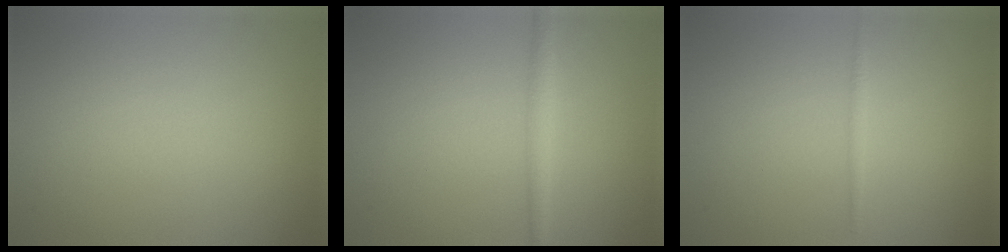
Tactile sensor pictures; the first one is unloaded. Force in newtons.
{"total": 2.0, "press": 2.0, "slide": 0.1}
{"total": 0.7, "press": 0.7, "slide": 0.0}